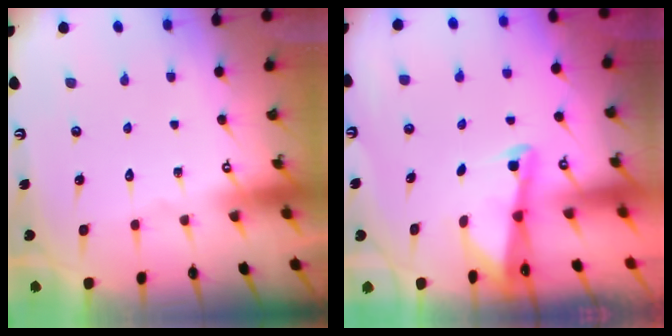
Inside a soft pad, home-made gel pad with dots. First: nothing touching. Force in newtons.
{"total": 2.2, "press": 2.2, "slide": 0.3}